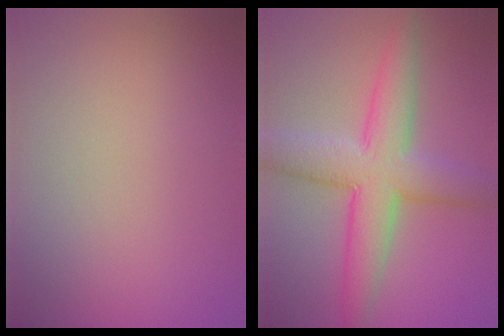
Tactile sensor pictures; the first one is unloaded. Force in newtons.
{"total": 7.5, "press": 7.5, "slide": 0.6}